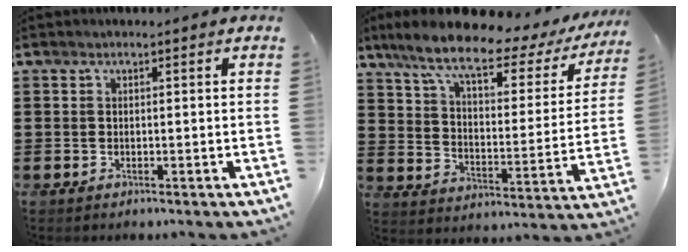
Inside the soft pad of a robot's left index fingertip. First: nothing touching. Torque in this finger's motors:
{"motor_torque": [2.14, 0.00, 0.89, 0.16]}